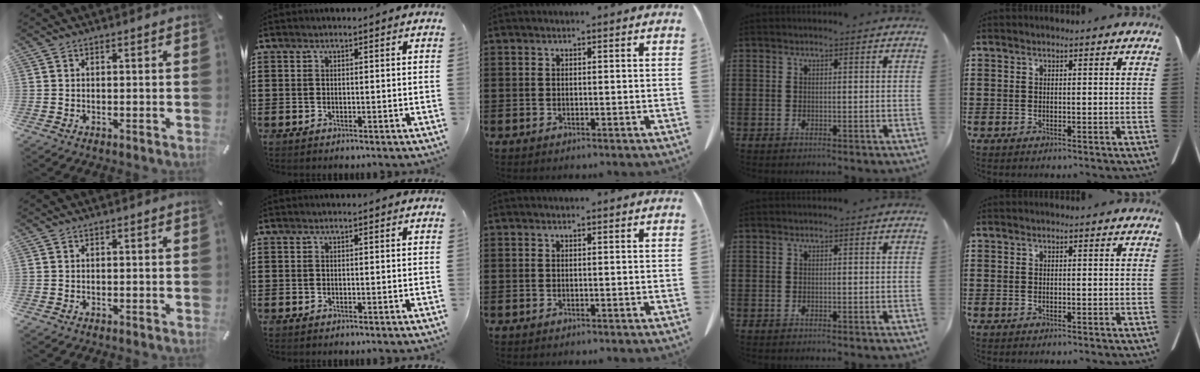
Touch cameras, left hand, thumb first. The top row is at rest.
{}